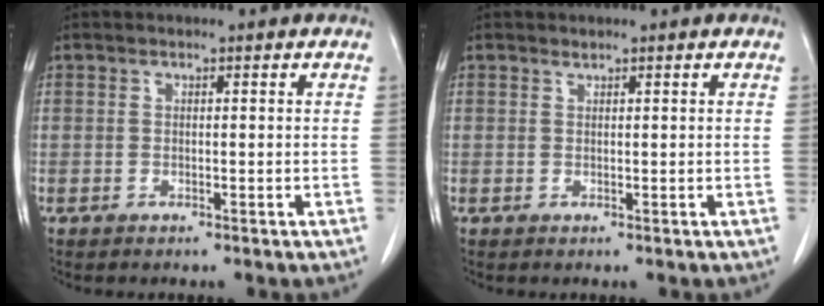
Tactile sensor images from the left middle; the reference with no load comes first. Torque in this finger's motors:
{"motor_torque": [-0.03, -0.04, -0.06, -0.01]}